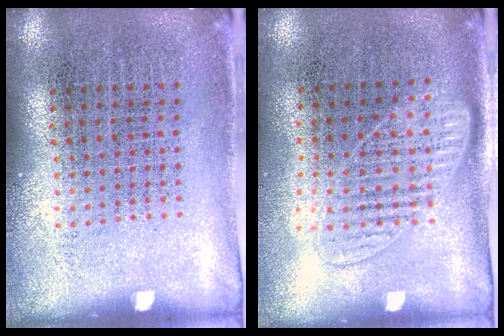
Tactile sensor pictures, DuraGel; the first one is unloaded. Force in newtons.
{"total": 1.3, "press": 1.2, "slide": 0.5}